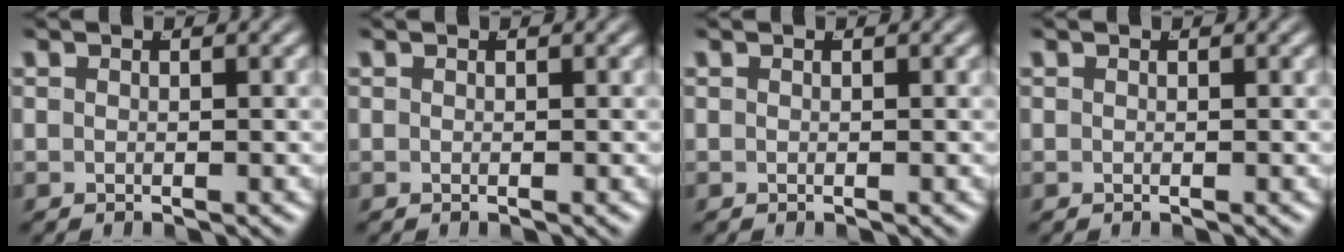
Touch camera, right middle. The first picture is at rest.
{"total": 0.0}
{"total": 0.0}
{"total": 0.0}